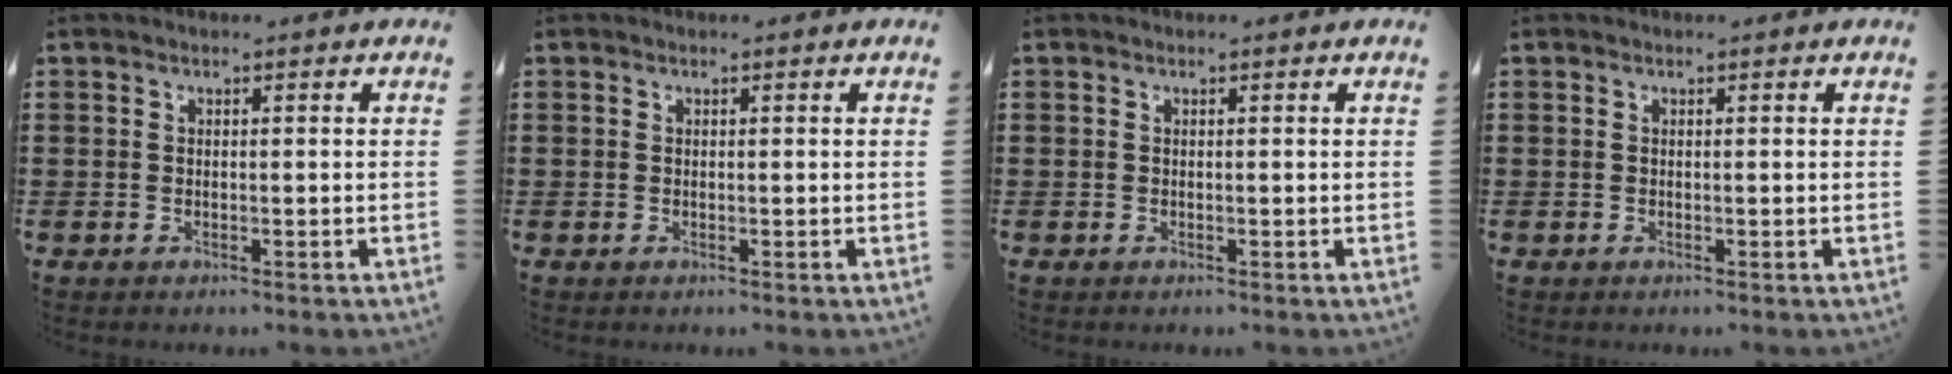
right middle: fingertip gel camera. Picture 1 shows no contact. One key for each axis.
{"total": 0.0}
{"total": 0.0}
{"total": 0.0}